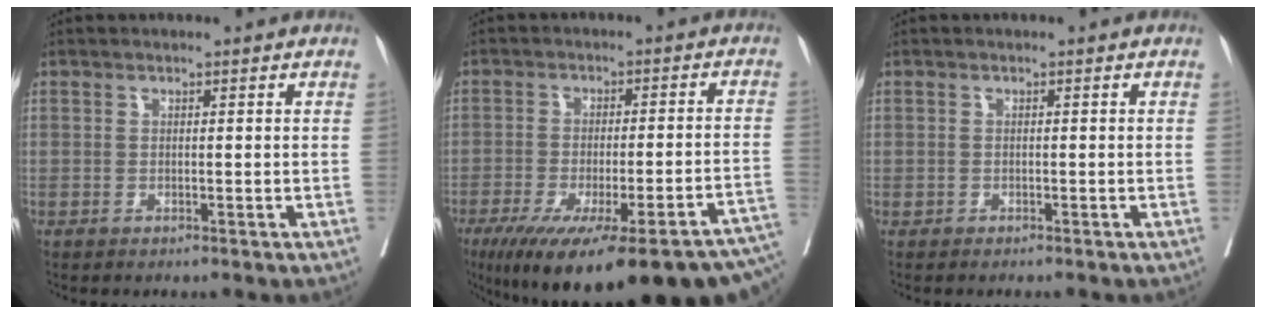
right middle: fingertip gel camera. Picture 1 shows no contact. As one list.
[{"total": 27.5, "force": [-19.8, 3.5, 18.8], "torque": [-0.207, -0.034, -0.266]}, {"total": 1.3, "force": [-1.1, 0.3, 0.5], "torque": [-0.010, -0.002, -0.016]}]